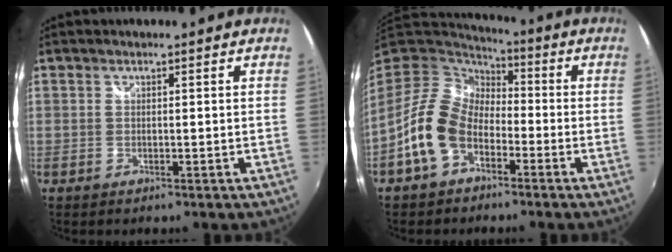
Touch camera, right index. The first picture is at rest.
{"total": 12.9, "force": [-4.9, 9.0, 7.9], "torque": [-0.170, 0.013, -0.090]}